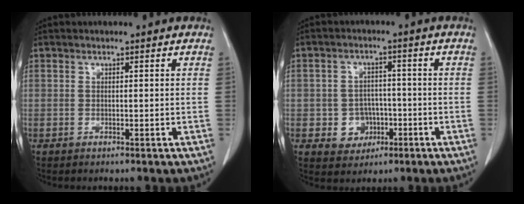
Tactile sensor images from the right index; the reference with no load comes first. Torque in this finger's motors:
{"motor_torque": [0.04, -0.01, -0.29, -0.15]}